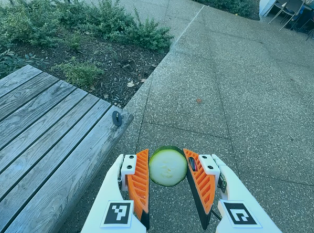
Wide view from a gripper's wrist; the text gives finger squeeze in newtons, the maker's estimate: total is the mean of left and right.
{"total": 7.6, "left": 7.6, "right": 7.6}